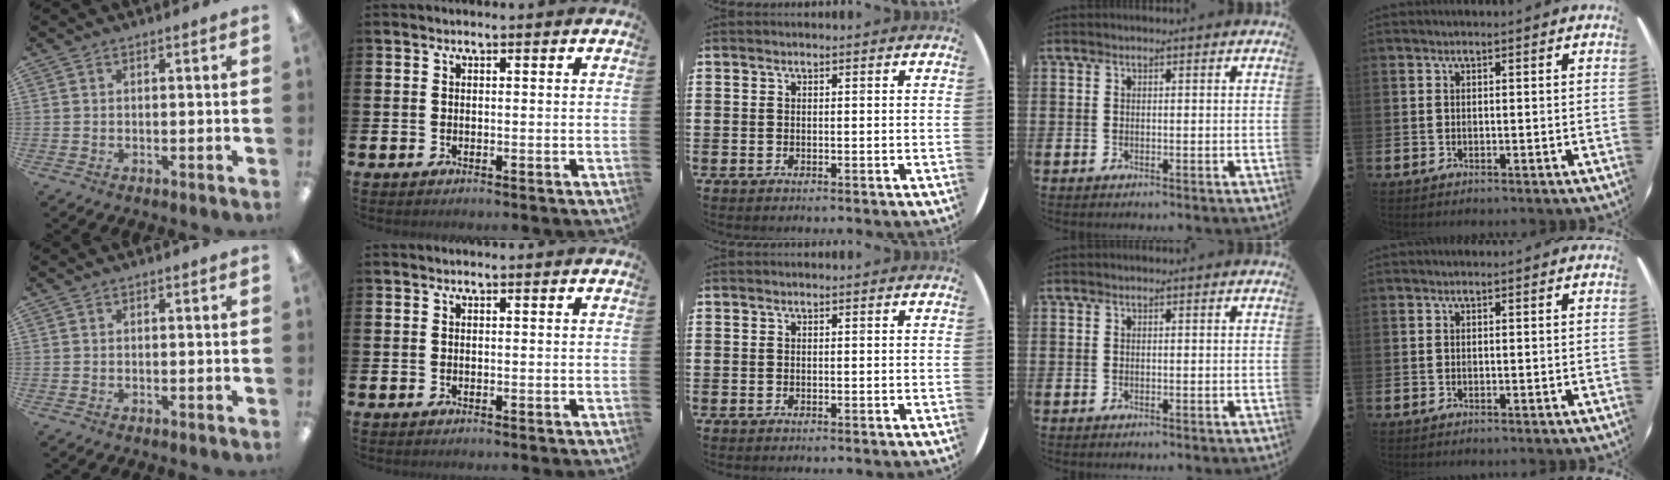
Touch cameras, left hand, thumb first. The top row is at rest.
{}